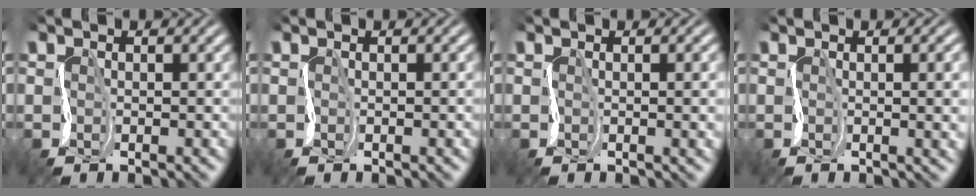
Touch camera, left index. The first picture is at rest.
{"total": 1.2, "force": [0.0, 0.6, 1.1], "torque": [0.000, 0.003, -0.006]}
{"total": 4.9, "force": [0.4, 2.3, 4.3], "torque": [-0.025, 0.019, -0.002]}
{"total": 7.7, "force": [0.6, 3.9, 6.6], "torque": [-0.054, 0.024, 0.001]}